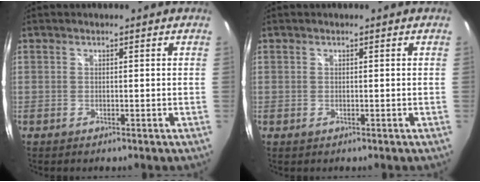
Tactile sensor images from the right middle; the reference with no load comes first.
{"total": 0.0}